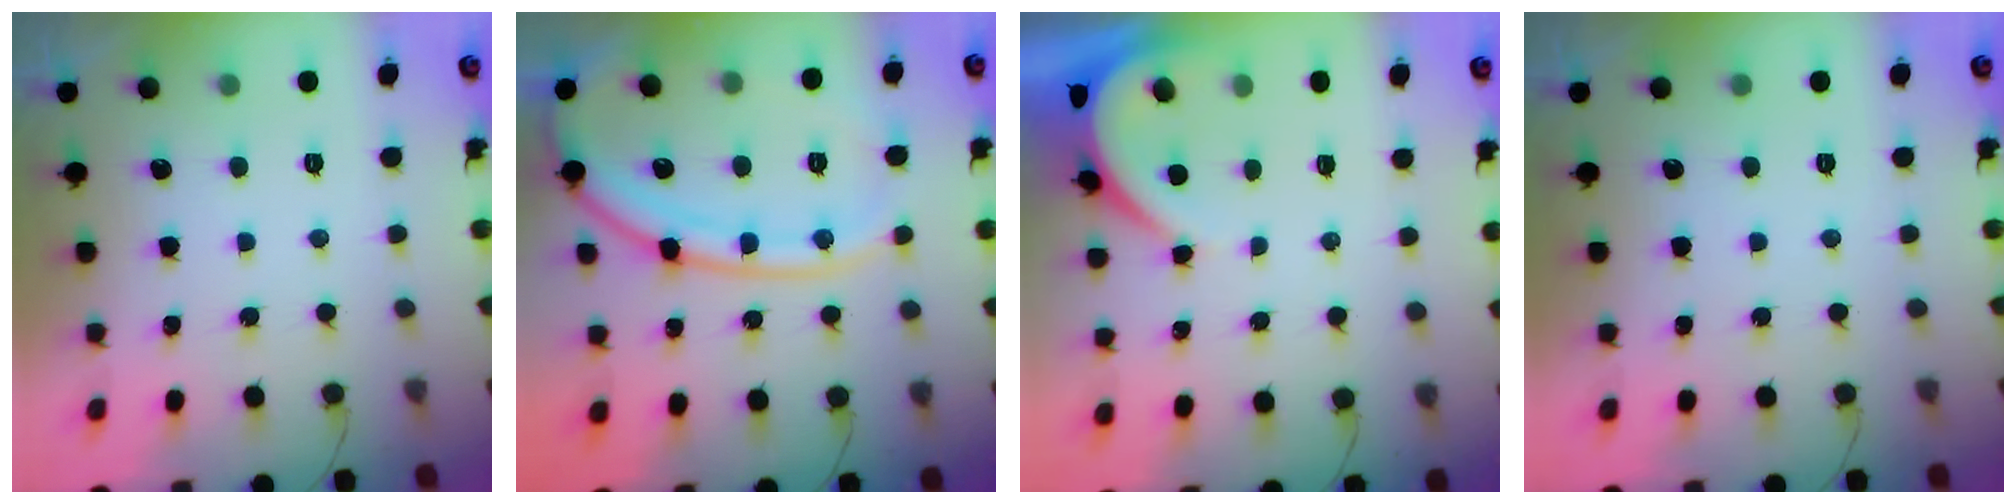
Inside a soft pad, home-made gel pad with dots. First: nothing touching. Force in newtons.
{"total": 16.4, "press": 16.4, "slide": 1.6}
{"total": 3.4, "press": 3.4, "slide": 0.5}
{"total": 0.0}